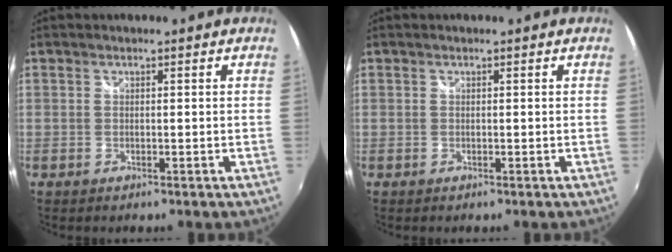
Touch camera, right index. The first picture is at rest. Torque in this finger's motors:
{"motor_torque": [0.02, 0.02, 0.00, 0.00]}